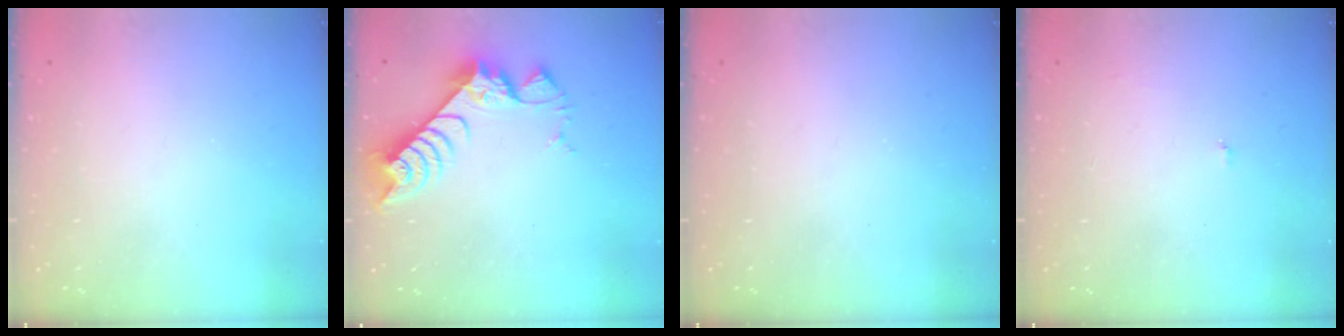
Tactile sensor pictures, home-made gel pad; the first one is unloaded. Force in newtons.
{"total": 8.4, "press": 8.4, "slide": 0.8}
{"total": 0.0}
{"total": 4.1, "press": 4.0, "slide": 0.3}